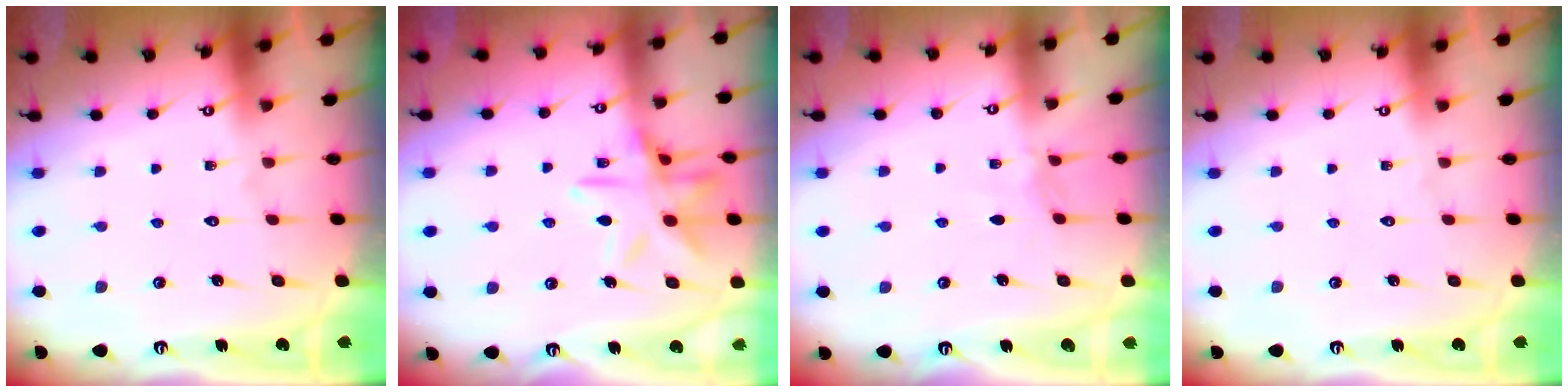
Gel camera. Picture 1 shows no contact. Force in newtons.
{"total": 13.8, "press": 13.7, "slide": 1.0}
{"total": 3.1, "press": 3.1, "slide": 0.5}
{"total": 0.0}